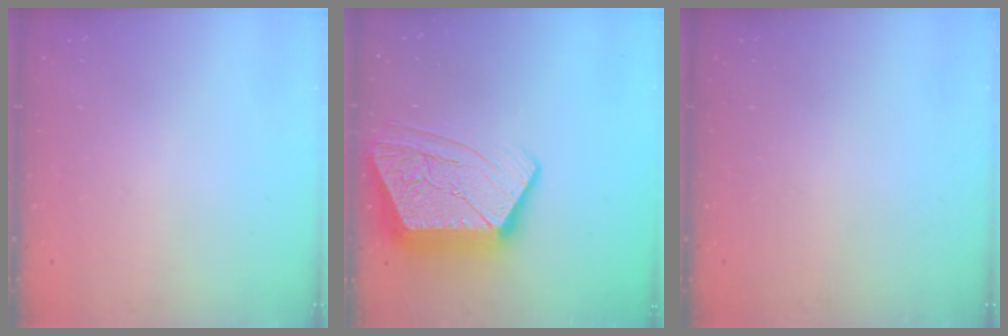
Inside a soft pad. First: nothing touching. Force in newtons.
{"total": 19.9, "press": 19.8, "slide": 1.5}
{"total": 0.0}